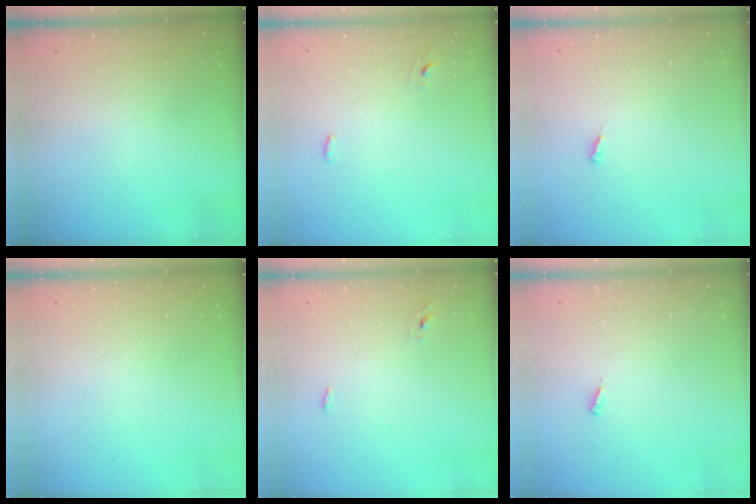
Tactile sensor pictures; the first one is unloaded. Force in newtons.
{"total": 3.0, "press": 2.8, "slide": 1.2}
{"total": 2.1, "press": 2.1, "slide": 0.1}
{"total": 0.0}
{"total": 2.7, "press": 2.6, "slide": 0.9}
{"total": 2.1, "press": 2.1, "slide": 0.1}